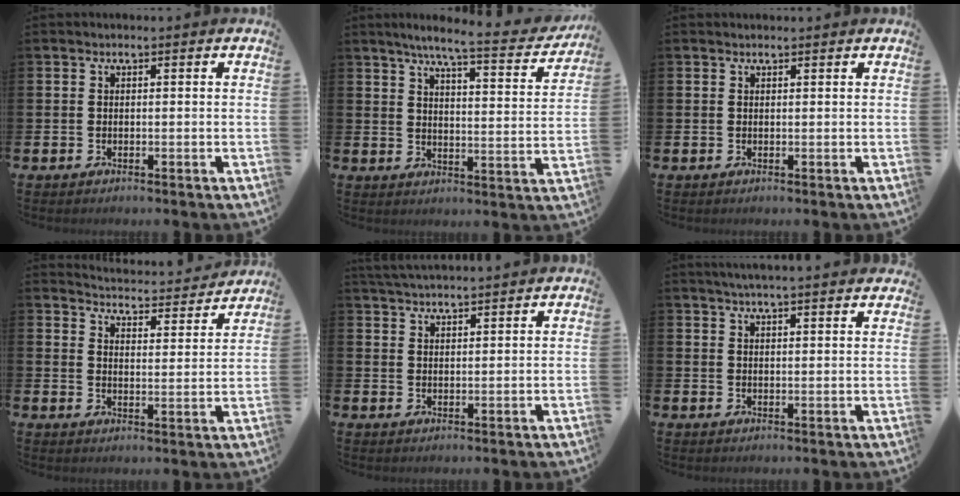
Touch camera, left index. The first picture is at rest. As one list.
[{"total": 6.7, "force": [6.0, 0.3, 3.0], "torque": [-0.068, -0.042, 0.095]}, {"total": 0.6, "force": [0.6, 0.1, 0.1], "torque": [0.008, -0.003, 0.009]}, {"total": 4.3, "force": [4.3, 0.3, 0.1], "torque": [-0.015, -0.041, 0.070]}, {"total": 3.3, "force": [3.3, -0.2, 0.3], "torque": [-0.012, -0.015, 0.060]}, {"total": 3.9, "force": [3.8, -0.6, 0.6], "torque": [-0.017, -0.017, 0.069]}]